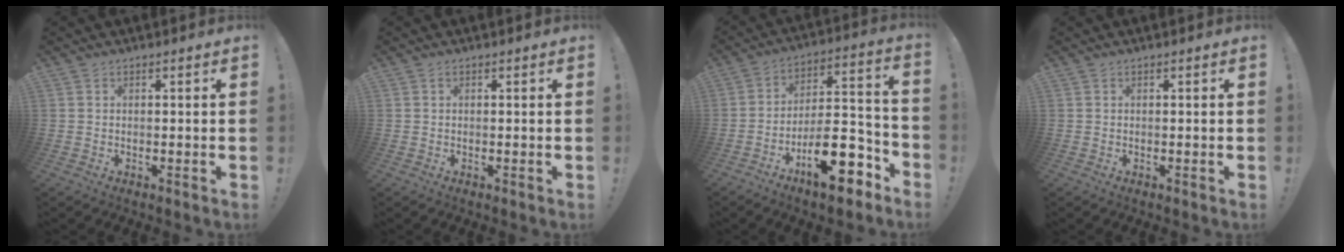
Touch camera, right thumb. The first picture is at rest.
{"total": 0.0}
{"total": 18.8, "force": [-10.4, 7.7, 13.5], "torque": [-0.192, 0.068, -0.164]}
{"total": 0.0}